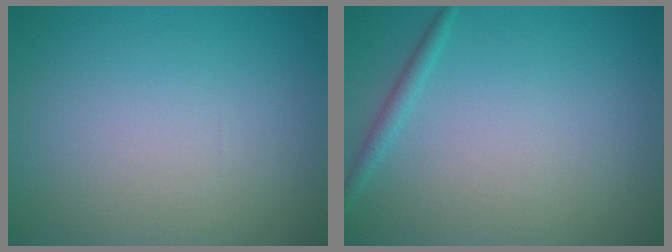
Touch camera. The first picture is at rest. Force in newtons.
{"total": 1.1, "press": 1.1, "slide": 0.1}